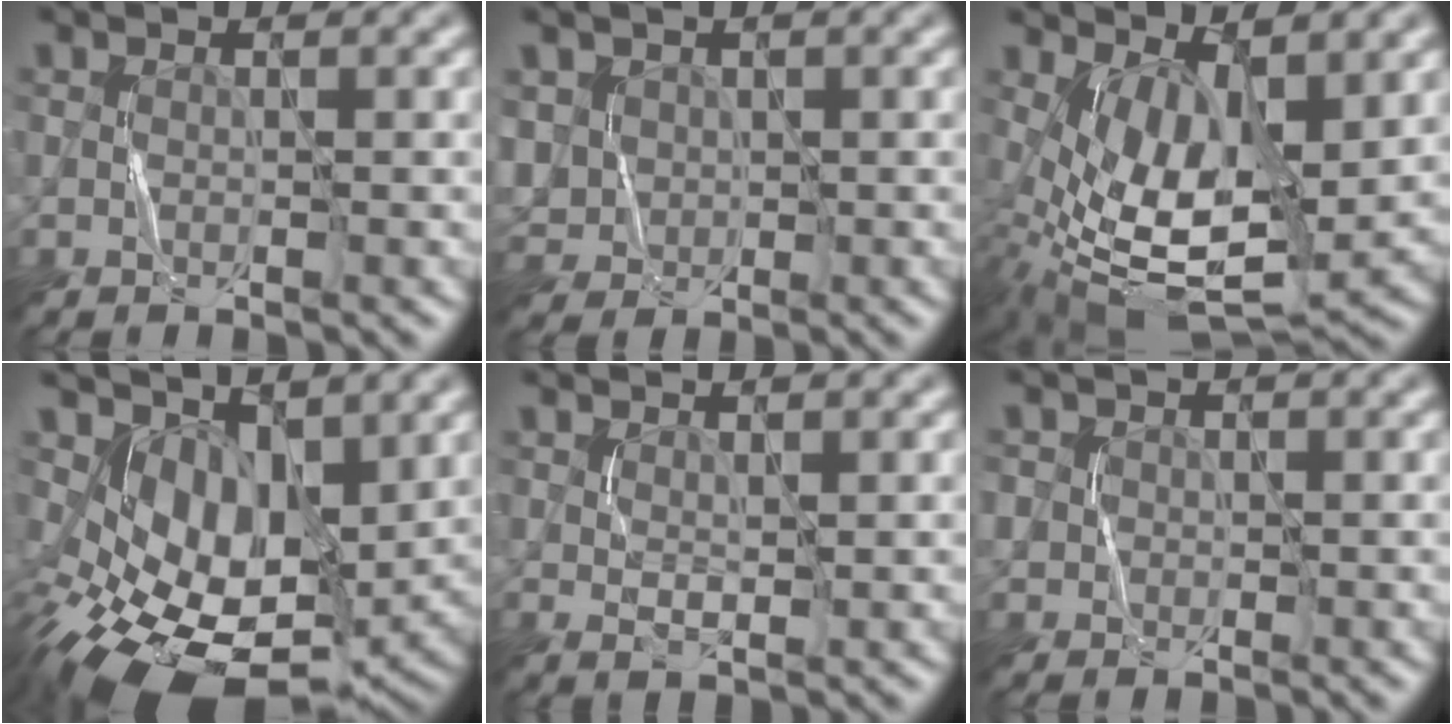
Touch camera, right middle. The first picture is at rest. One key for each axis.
{"total": 3.6, "fx": 0.9, "fy": 3.2, "fz": 1.3, "tx": -0.048, "ty": 0.005, "tz": 0.027}
{"total": 9.1, "fx": 0.8, "fy": 4.3, "fz": 8.0, "tx": -0.158, "ty": -0.016, "tz": 0.016}
{"total": 9.5, "fx": -0.3, "fy": 6.3, "fz": 7.1, "tx": -0.124, "ty": -0.029, "tz": 0.010}
{"total": 1.3, "fx": 0.7, "fy": 0.6, "fz": 1.0, "tx": -0.022, "ty": -0.003, "tz": 0.020}
{"total": 1.3, "fx": 0.2, "fy": 1.2, "fz": 0.4, "tx": -0.004, "ty": 0.000, "tz": 0.003}